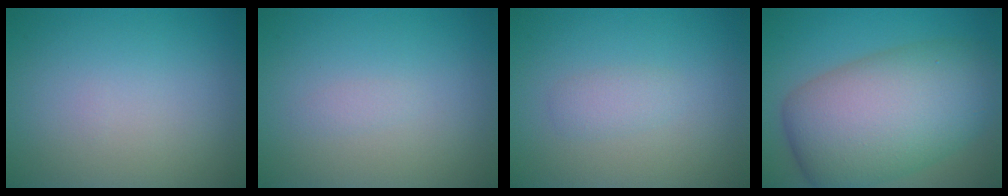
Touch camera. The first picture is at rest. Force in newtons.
{"total": 0.5, "press": 0.5, "slide": 0.0}
{"total": 1.2, "press": 1.2, "slide": 0.1}
{"total": 11.7, "press": 11.7, "slide": 0.4}